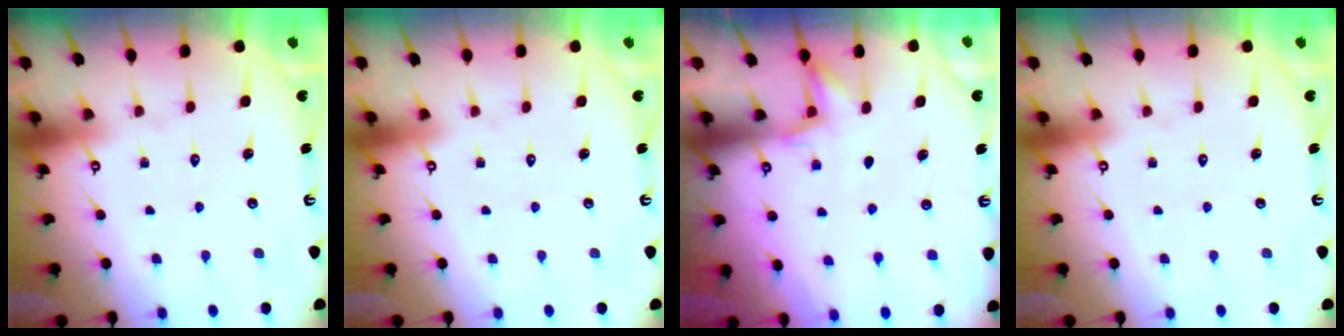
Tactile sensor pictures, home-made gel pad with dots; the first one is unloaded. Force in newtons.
{"total": 0.0}
{"total": 3.9, "press": 3.9, "slide": 0.4}
{"total": 0.0}